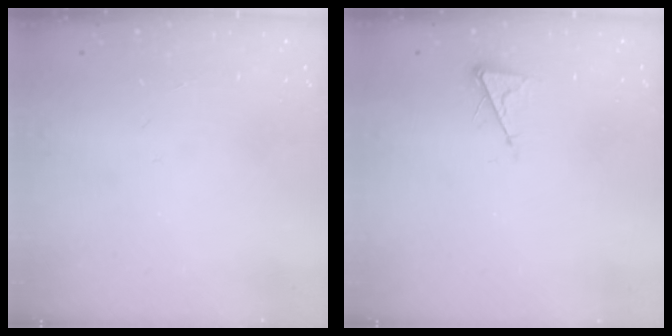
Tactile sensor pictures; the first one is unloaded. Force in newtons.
{"total": 4.3, "press": 4.2, "slide": 0.5}